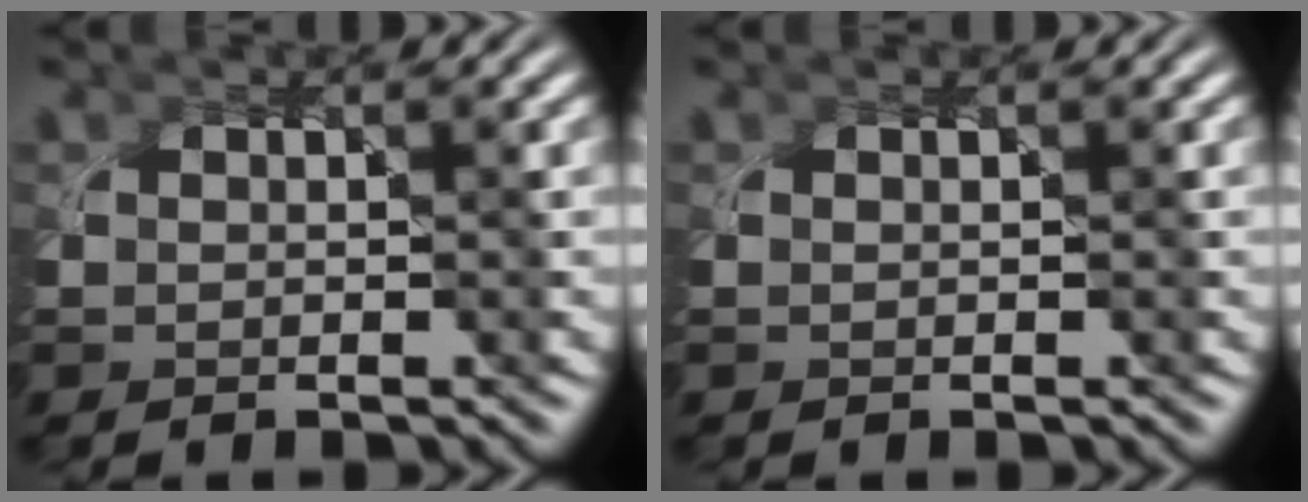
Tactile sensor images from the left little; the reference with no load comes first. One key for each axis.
{"total": 0.0}